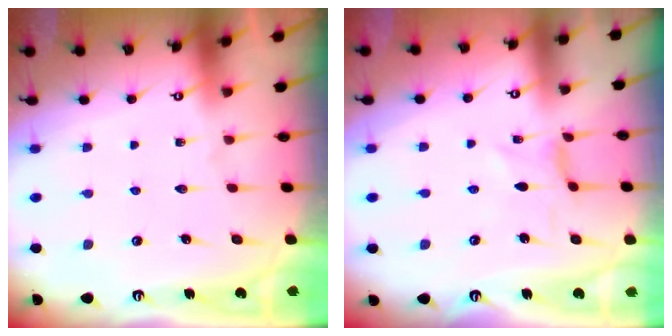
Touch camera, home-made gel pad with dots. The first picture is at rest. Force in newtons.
{"total": 0.0}